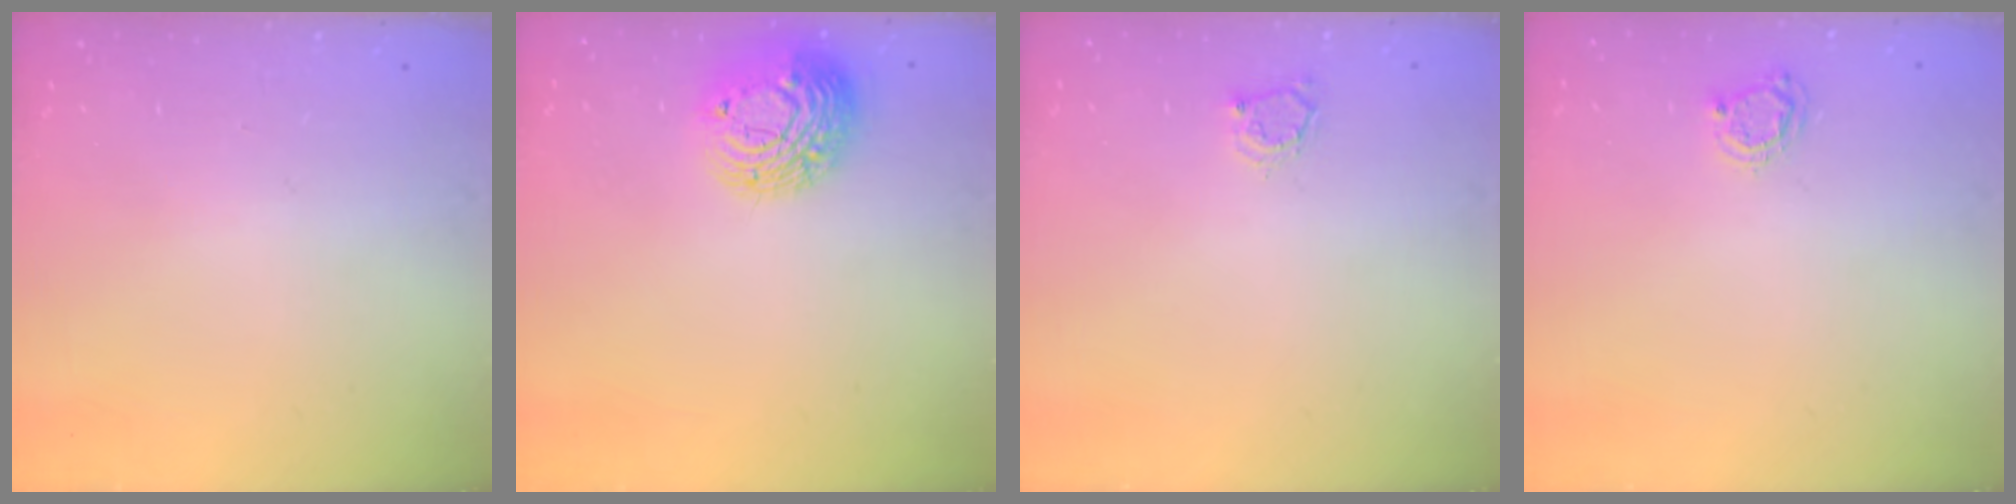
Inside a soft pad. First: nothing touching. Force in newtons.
{"total": 11.1, "press": 11.1, "slide": 0.9}
{"total": 2.9, "press": 2.9, "slide": 0.4}
{"total": 4.5, "press": 4.5, "slide": 0.5}